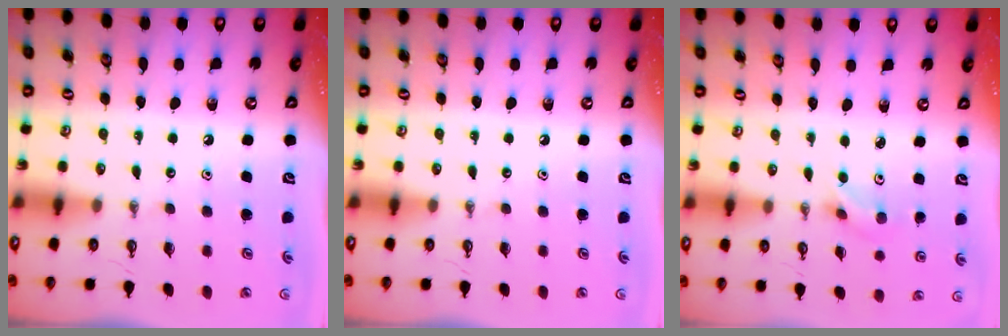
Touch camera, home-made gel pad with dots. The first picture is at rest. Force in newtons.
{"total": 0.0}
{"total": 2.2, "press": 2.2, "slide": 0.1}